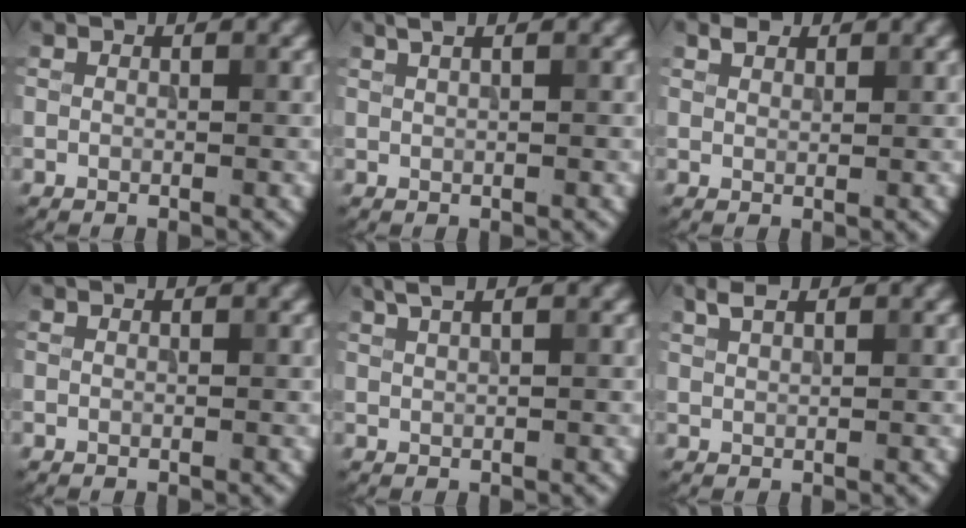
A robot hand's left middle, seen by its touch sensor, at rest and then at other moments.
{"total": 2.4, "force": [1.5, 1.0, 1.6], "torque": [-0.012, 0.004, 0.001]}
{"total": 1.2, "force": [1.0, 0.6, 0.3], "torque": [-0.007, 0.003, 0.020]}
{"total": 0.0}
{"total": 2.1, "force": [1.5, 0.5, 1.4], "torque": [-0.017, 0.003, 0.019]}
{"total": 1.7, "force": [1.2, 0.6, 0.9], "torque": [-0.021, 0.003, 0.024]}